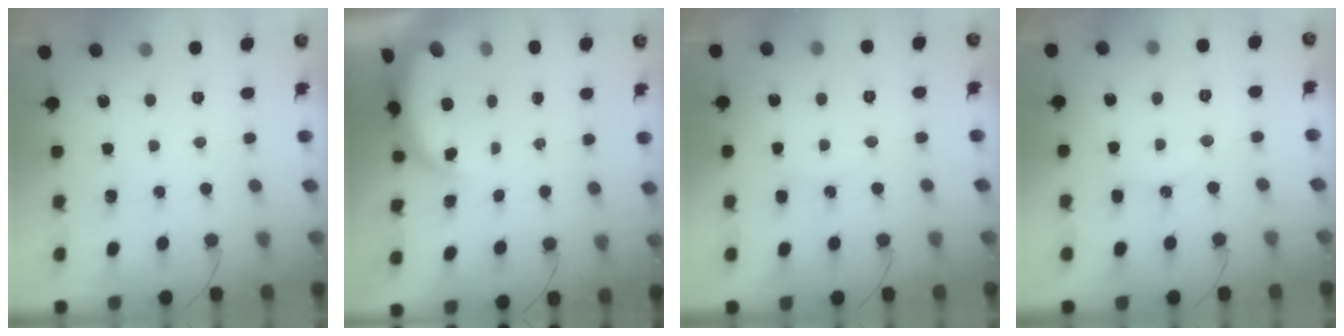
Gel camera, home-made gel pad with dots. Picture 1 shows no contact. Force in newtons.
{"total": 4.6, "press": 4.4, "slide": 1.3}
{"total": 6.5, "press": 6.5, "slide": 0.5}
{"total": 7.5, "press": 7.4, "slide": 0.7}